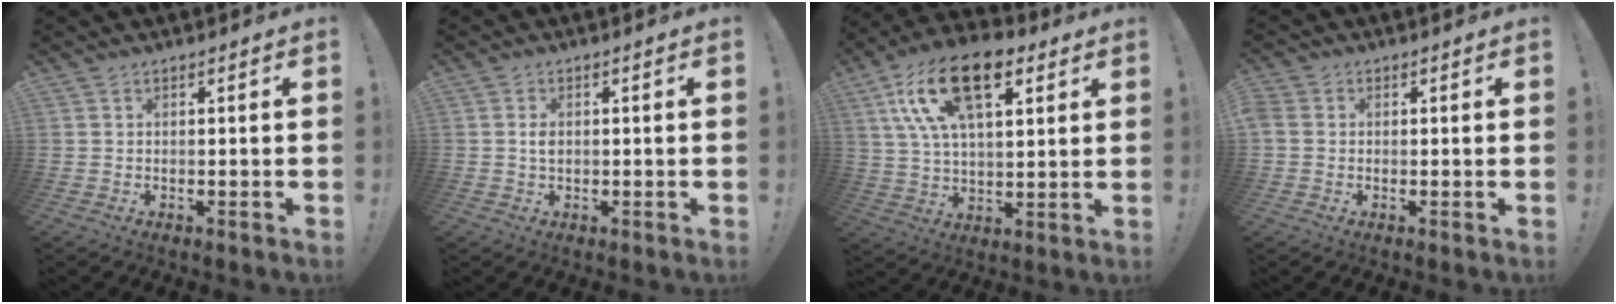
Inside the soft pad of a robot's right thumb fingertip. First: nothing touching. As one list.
[{"total": 2.3, "force": [0.0, 1.6, 1.6], "torque": [-0.014, -0.002, -0.003]}, {"total": 19.7, "force": [9.2, 10.0, 14.2], "torque": [-0.253, -0.028, 0.160]}, {"total": 3.1, "force": [0.0, 2.8, 1.5], "torque": [-0.035, 0.007, 0.001]}]